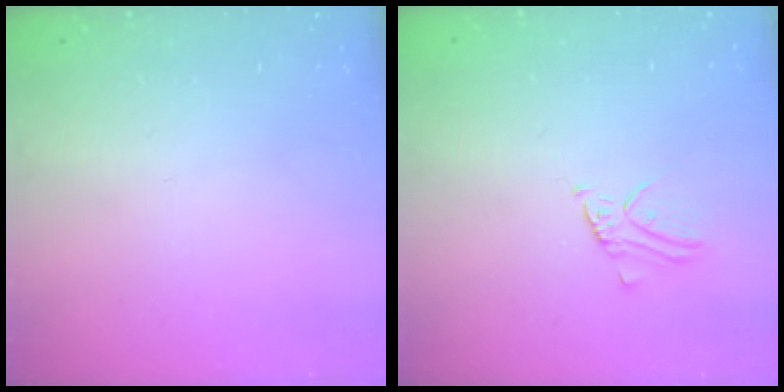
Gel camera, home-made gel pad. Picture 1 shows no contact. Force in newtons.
{"total": 3.0, "press": 3.0, "slide": 0.1}